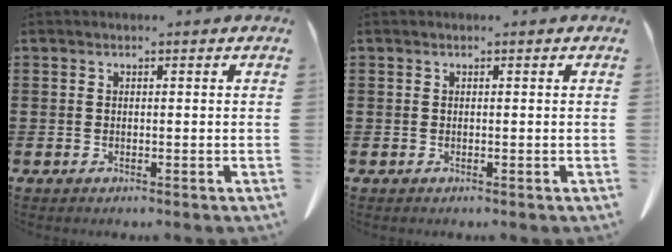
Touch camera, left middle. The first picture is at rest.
{"total": 0.0}